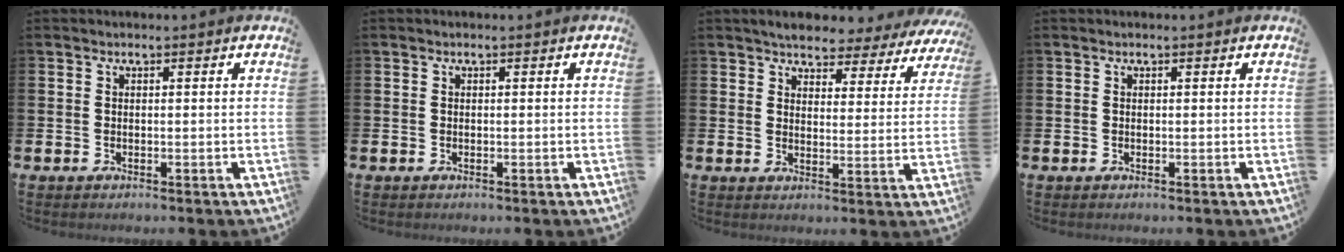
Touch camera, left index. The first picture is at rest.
{"total": 0.0}
{"total": 3.9, "force": [3.7, 1.0, 0.6], "torque": [-0.028, -0.028, 0.060]}
{"total": 0.0}